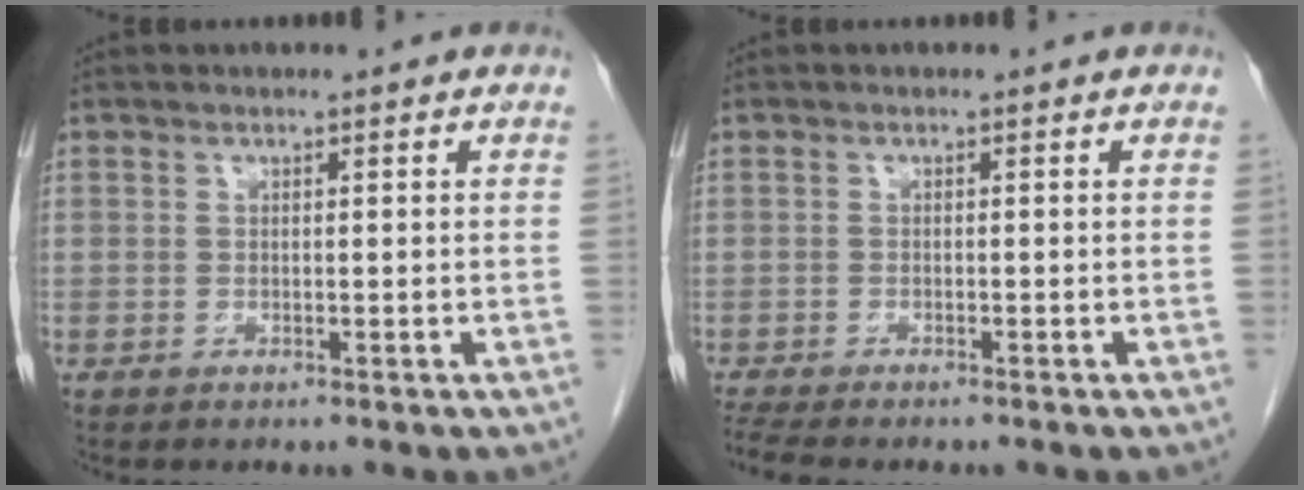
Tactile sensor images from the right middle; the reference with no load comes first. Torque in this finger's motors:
{"motor_torque": [0.59, -0.44, 0.03, 0.03]}